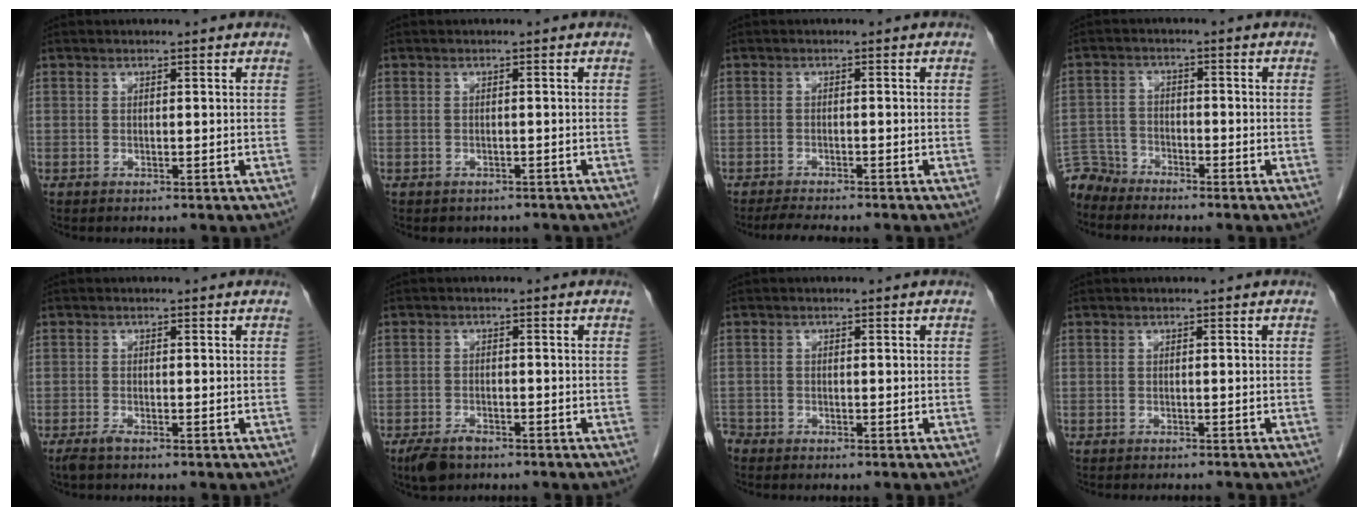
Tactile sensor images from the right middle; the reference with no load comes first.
{"total": 2.8, "force": [-2.4, 1.4, 0.4], "torque": [-0.009, 0.002, -0.030]}
{"total": 5.2, "force": [-4.6, 0.6, 2.4], "torque": [-0.038, -0.013, -0.069]}
{"total": 4.8, "force": [-4.7, 0.9, -0.5], "torque": [0.014, -0.006, -0.091]}
{"total": 1.6, "force": [-1.2, 0.2, 1.0], "torque": [-0.025, -0.005, -0.023]}
{"total": 4.0, "force": [-2.9, 1.7, 2.1], "torque": [-0.041, -0.004, -0.046]}
{"total": 1.6, "force": [-1.4, 0.6, 0.1], "torque": [-0.003, -0.002, -0.026]}
{"total": 3.0, "force": [-2.8, 0.4, 1.0], "torque": [-0.014, -0.006, -0.034]}